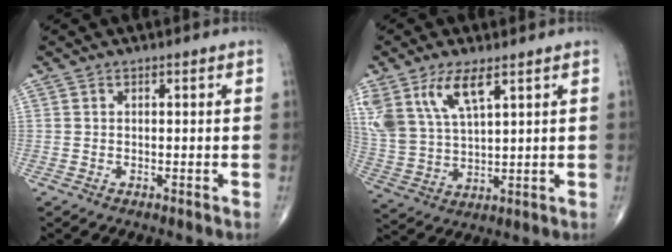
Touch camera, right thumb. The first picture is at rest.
{"total": 12.1, "force": [6.7, 5.0, 8.8], "torque": [-0.184, -0.017, 0.142]}